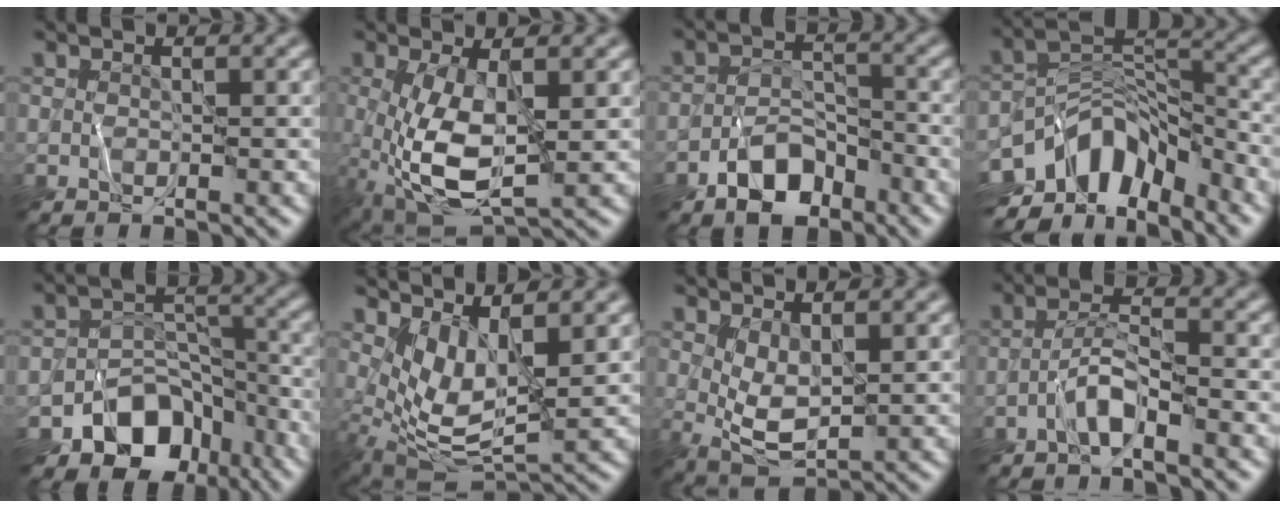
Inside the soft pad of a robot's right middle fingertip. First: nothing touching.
{"total": 7.1, "force": [-0.4, 2.8, 6.5], "torque": [-0.153, -0.014, -0.005]}
{"total": 4.6, "force": [-3.0, 2.6, 2.4], "torque": [-0.029, 0.002, -0.061]}
{"total": 9.4, "force": [-5.7, 5.2, 5.4], "torque": [-0.075, 0.006, -0.111]}
{"total": 8.8, "force": [-5.6, 6.1, 3.2], "torque": [-0.026, 0.000, -0.085]}
{"total": 4.8, "force": [2.2, 1.7, 3.9], "torque": [-0.089, -0.018, 0.047]}
{"total": 3.0, "force": [1.1, 1.1, 2.5], "torque": [-0.052, -0.010, 0.027]}
{"total": 2.4, "force": [-1.7, 0.2, 1.7], "torque": [-0.034, 0.013, -0.039]}